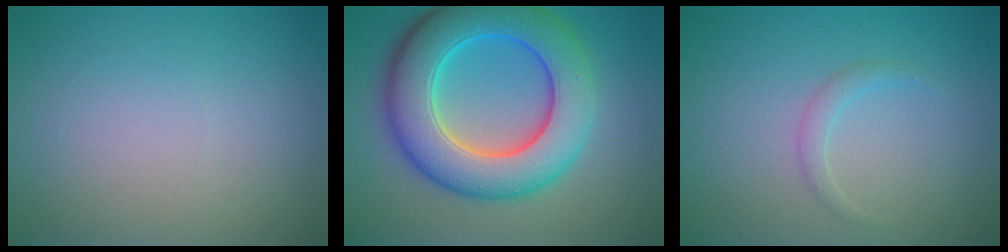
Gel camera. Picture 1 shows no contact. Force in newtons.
{"total": 10.4, "press": 10.4, "slide": 0.2}
{"total": 1.1, "press": 1.1, "slide": 0.1}